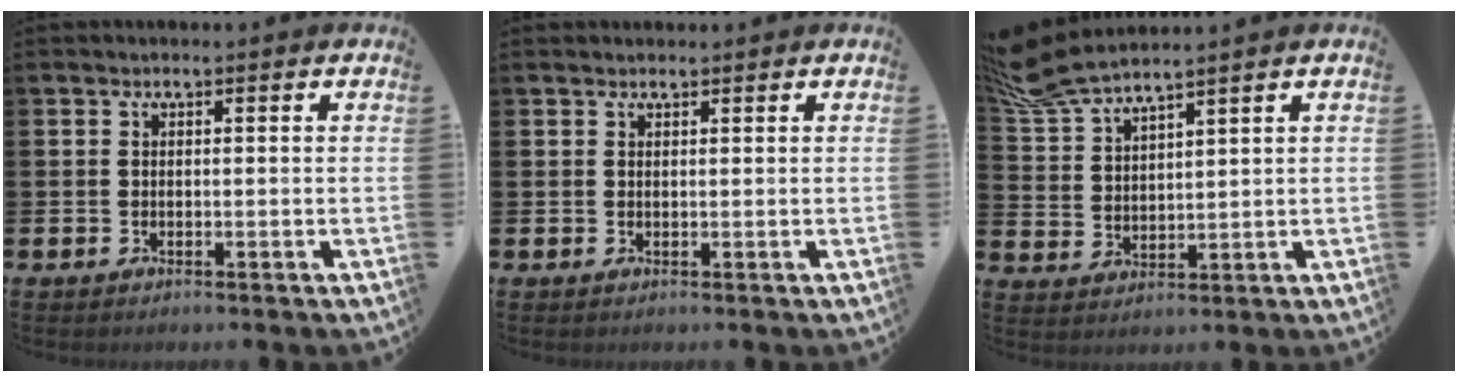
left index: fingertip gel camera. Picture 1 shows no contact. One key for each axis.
{"total": 1.0, "fx": 0.9, "fy": 0.3, "fz": 0.1, "tx": 0.007, "ty": 0.000, "tz": 0.015}
{"total": 6.8, "fx": 6.4, "fy": 0.3, "fz": 2.3, "tx": -0.073, "ty": -0.024, "tz": 0.118}